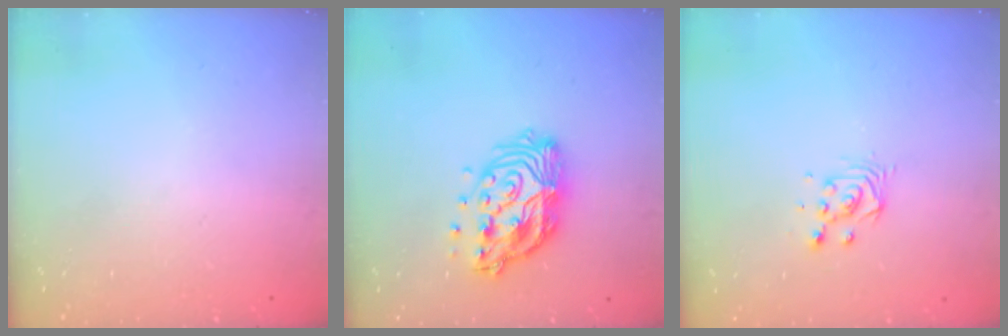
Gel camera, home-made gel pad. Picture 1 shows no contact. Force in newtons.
{"total": 15.0, "press": 14.9, "slide": 1.3}
{"total": 3.9, "press": 3.9, "slide": 0.2}